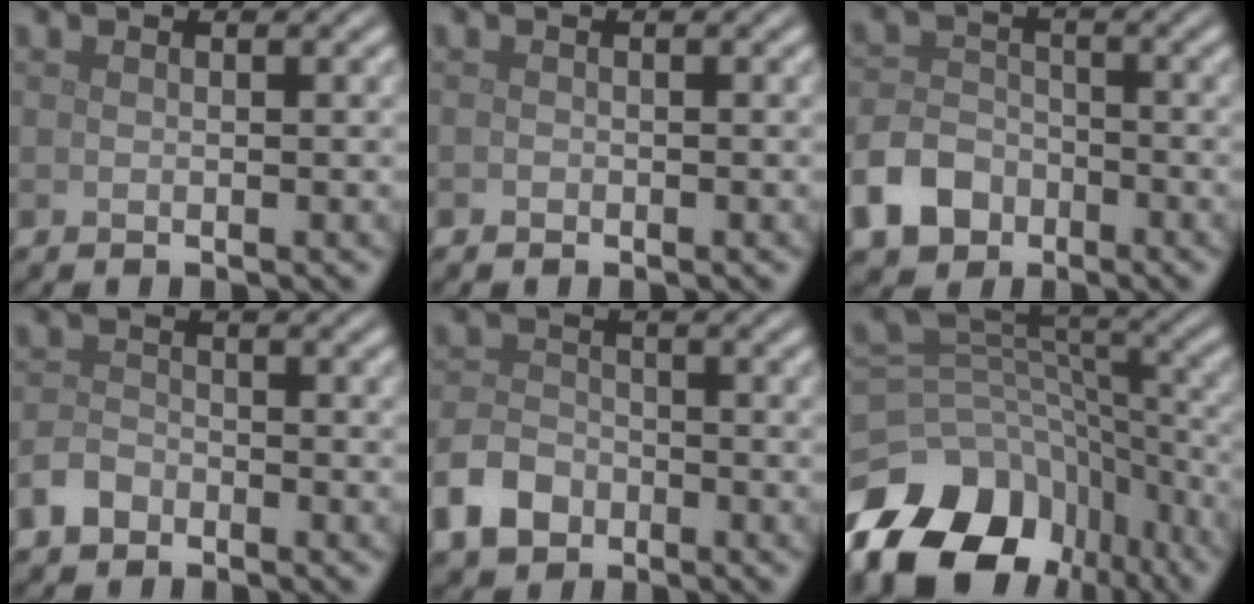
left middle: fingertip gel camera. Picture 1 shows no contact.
{"total": 0.0}
{"total": 5.0, "force": [-2.8, 3.6, 2.0], "torque": [-0.043, 0.000, -0.061]}
{"total": 2.1, "force": [-1.5, 1.3, 0.7], "torque": [-0.009, 0.004, -0.036]}
{"total": 3.9, "force": [-2.2, 2.7, 1.7], "torque": [-0.036, 0.000, -0.048]}
{"total": 13.8, "force": [-8.8, 9.0, 5.6], "torque": [-0.126, 0.004, -0.135]}